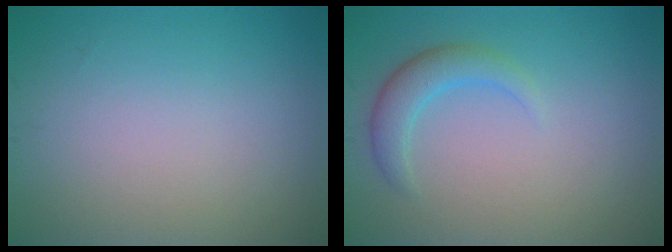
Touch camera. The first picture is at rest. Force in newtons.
{"total": 2.5, "press": 2.5, "slide": 0.1}